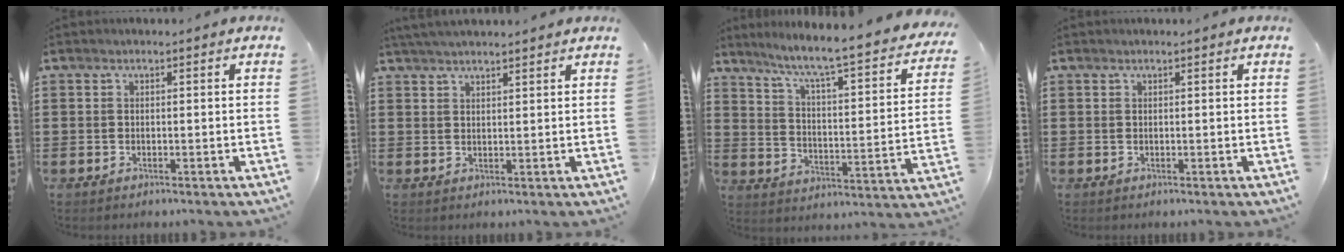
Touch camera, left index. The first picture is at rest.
{"total": 2.7, "force": [2.6, -0.1, 0.8], "torque": [-0.020, 0.000, 0.050]}
{"total": 6.0, "force": [4.8, -0.7, 3.5], "torque": [-0.091, -0.048, 0.067]}
{"total": 0.0}